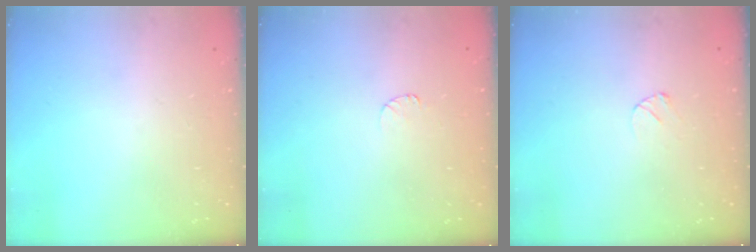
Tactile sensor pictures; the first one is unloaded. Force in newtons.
{"total": 3.5, "press": 3.4, "slide": 0.5}
{"total": 3.6, "press": 3.6, "slide": 0.2}